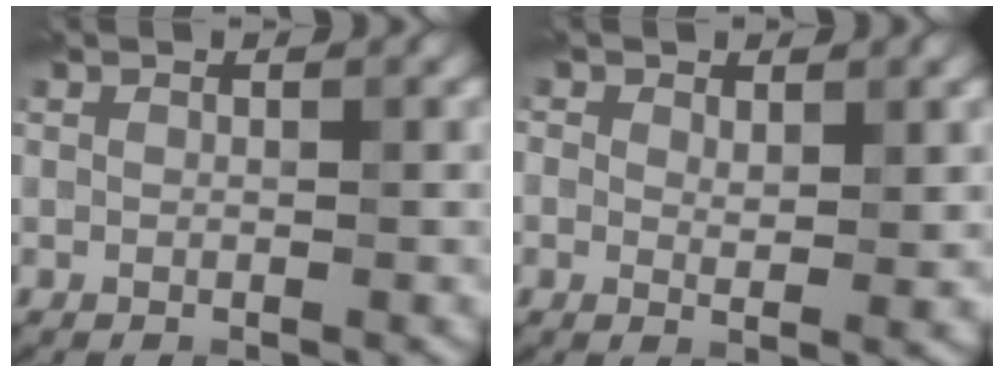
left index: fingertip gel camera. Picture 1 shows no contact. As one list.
[{"total": 2.0, "force": [0.8, 1.1, 1.5], "torque": [-0.029, -0.001, 0.014]}]